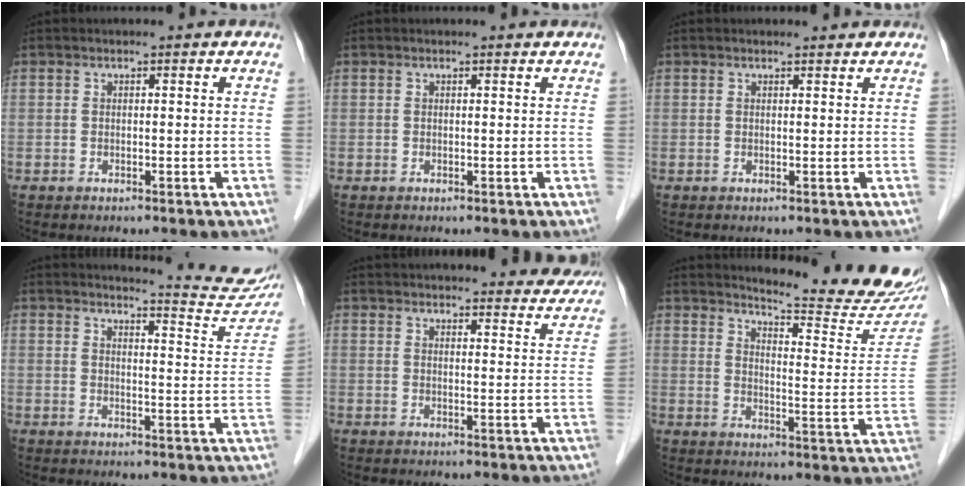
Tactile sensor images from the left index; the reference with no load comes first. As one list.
[{"total": 1.0, "force": [1.0, 0.0, 0.1], "torque": [-0.009, 0.000, 0.009]}, {"total": 1.0, "force": [1.0, 0.1, 0.0], "torque": [-0.011, -0.001, 0.016]}, {"total": 11.3, "force": [11.2, 0.8, 1.0], "torque": [-0.001, -0.056, 0.112]}, {"total": 19.9, "force": [18.9, 4.3, 4.6], "torque": [-0.057, -0.012, 0.221]}, {"total": 18.7, "force": [17.5, 1.2, 6.4], "torque": [-0.084, -0.096, 0.207]}]